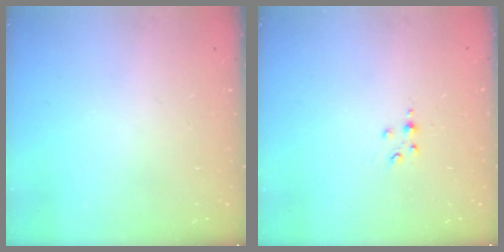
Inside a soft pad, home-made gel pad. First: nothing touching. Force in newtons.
{"total": 2.9, "press": 2.9, "slide": 0.4}